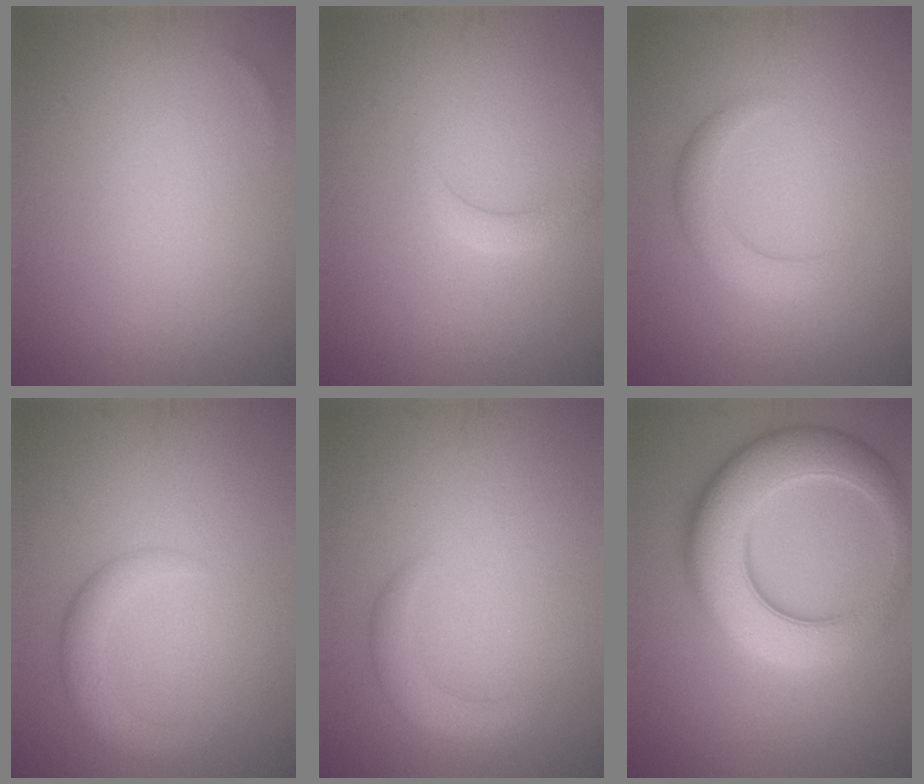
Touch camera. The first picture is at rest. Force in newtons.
{"total": 1.8, "press": 1.8, "slide": 0.1}
{"total": 2.4, "press": 2.4, "slide": 0.0}
{"total": 2.7, "press": 2.7, "slide": 0.2}
{"total": 2.4, "press": 2.4, "slide": 0.1}
{"total": 9.1, "press": 9.1, "slide": 0.1}